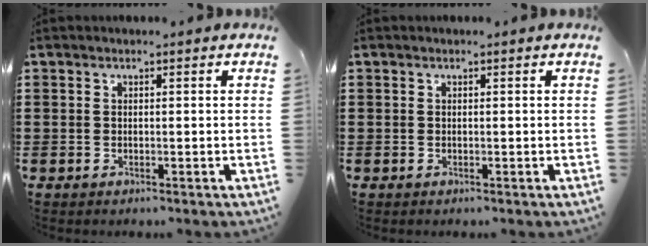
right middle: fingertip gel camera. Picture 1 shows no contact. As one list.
[{"total": 0.0}]